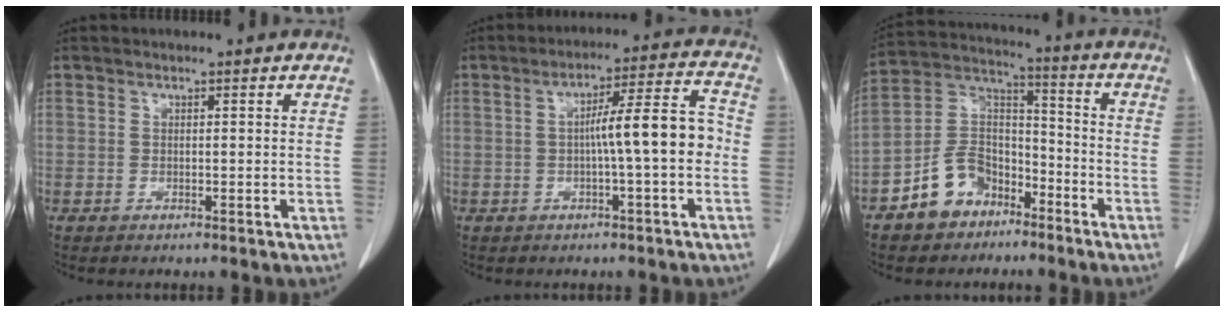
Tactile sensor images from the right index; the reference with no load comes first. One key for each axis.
{"total": 8.5, "fx": -1.0, "fy": 0.4, "fz": 8.4, "tx": -0.126, "ty": 0.024, "tz": -0.017}
{"total": 10.3, "fx": -6.3, "fy": 7.1, "fz": 4.0, "tx": -0.086, "ty": 0.033, "tz": -0.116}